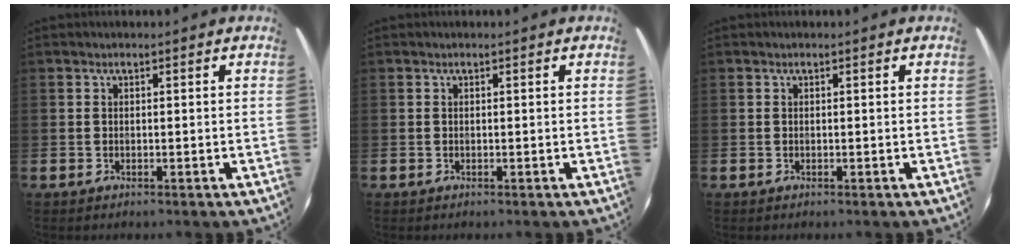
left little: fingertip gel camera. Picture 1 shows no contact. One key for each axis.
{"total": 0.0}
{"total": 0.0}